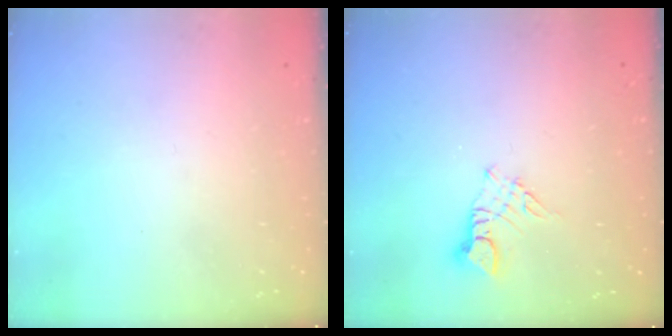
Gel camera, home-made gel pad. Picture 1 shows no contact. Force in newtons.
{"total": 3.2, "press": 3.2, "slide": 0.3}